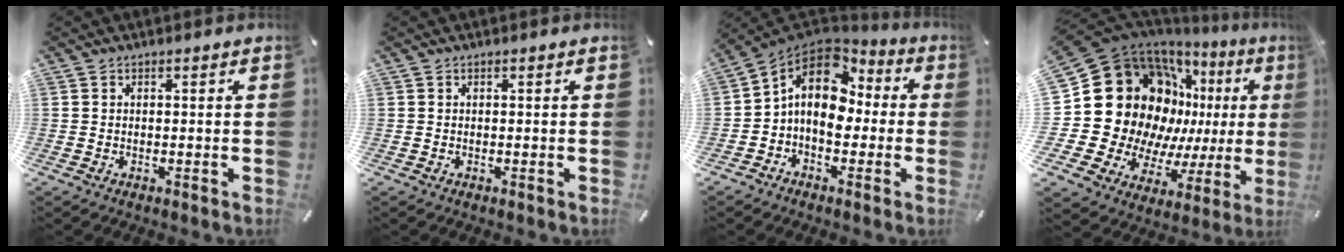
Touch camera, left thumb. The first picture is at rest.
{"total": 0.0}
{"total": 11.8, "force": [0.2, 9.1, 7.6], "torque": [-0.145, 0.008, 0.002]}
{"total": 29.5, "force": [5.8, 22.4, 18.3], "torque": [-0.299, -0.090, 0.165]}